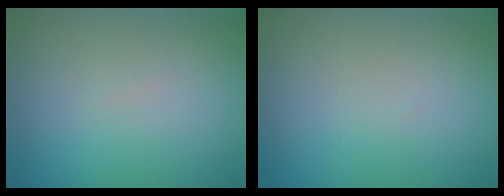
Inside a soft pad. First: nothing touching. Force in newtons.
{"total": 0.0}